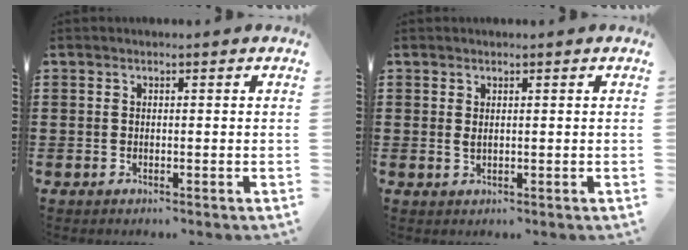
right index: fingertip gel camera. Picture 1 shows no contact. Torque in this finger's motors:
{"motor_torque": [-0.38, 1.76, 0.01, 0.00]}